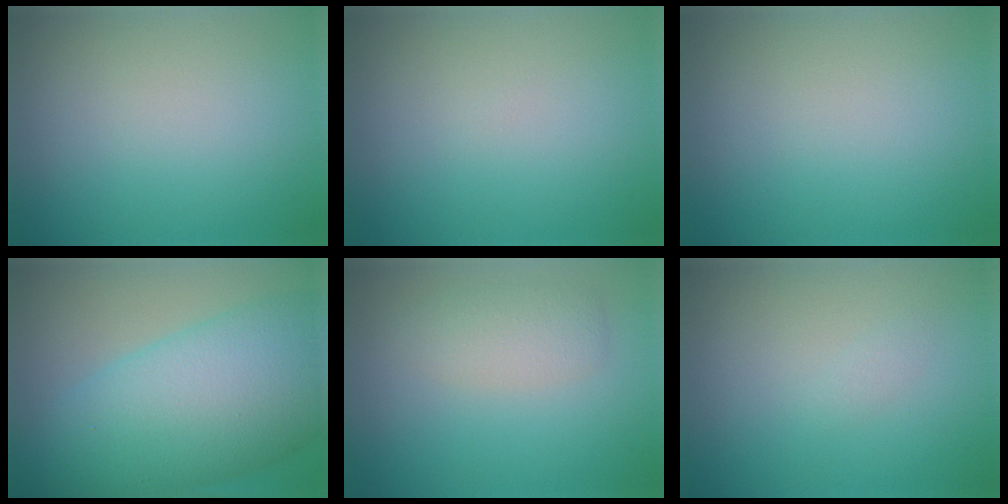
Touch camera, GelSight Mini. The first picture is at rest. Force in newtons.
{"total": 0.0}
{"total": 0.0}
{"total": 12.2, "press": 12.2, "slide": 0.3}
{"total": 2.3, "press": 2.3, "slide": 0.1}
{"total": 0.6, "press": 0.6, "slide": 0.0}